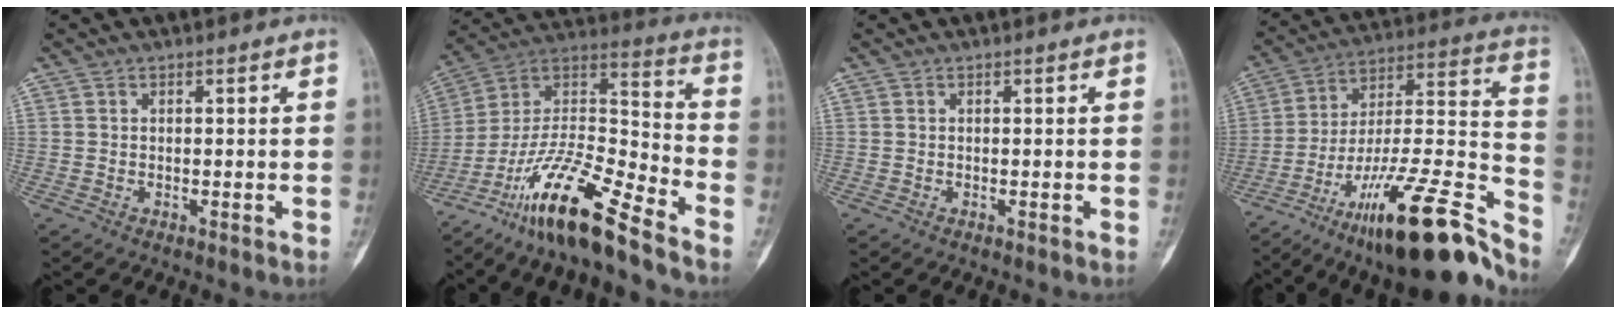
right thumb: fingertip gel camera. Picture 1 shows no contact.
{"total": 19.8, "force": [-14.3, 3.3, 13.3], "torque": [-0.252, 0.077, -0.263]}
{"total": 0.0}
{"total": 28.8, "force": [-19.2, 6.5, 20.4], "torque": [-0.254, 0.093, -0.311]}